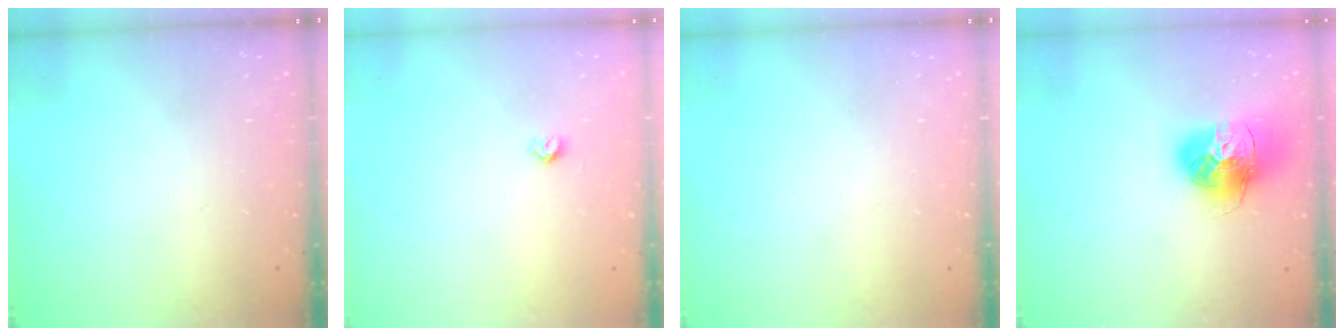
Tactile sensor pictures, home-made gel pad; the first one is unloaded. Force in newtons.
{"total": 3.6, "press": 3.6, "slide": 0.3}
{"total": 0.0}
{"total": 18.0, "press": 17.9, "slide": 1.7}